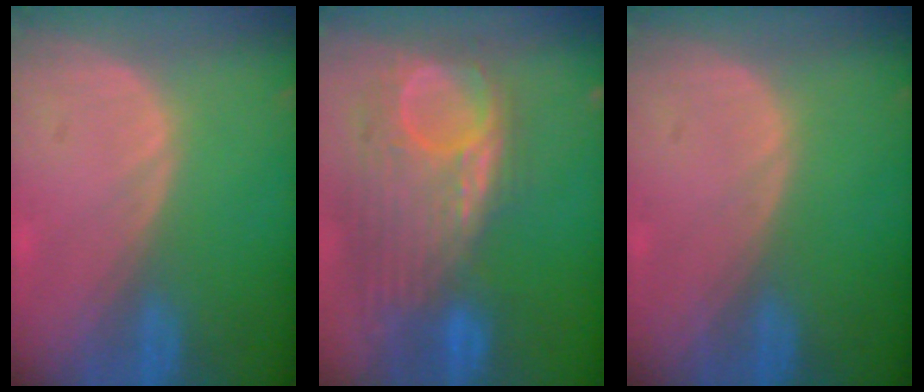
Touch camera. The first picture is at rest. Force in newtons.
{"total": 12.0, "press": 10.4, "slide": 6.0}
{"total": 0.0}